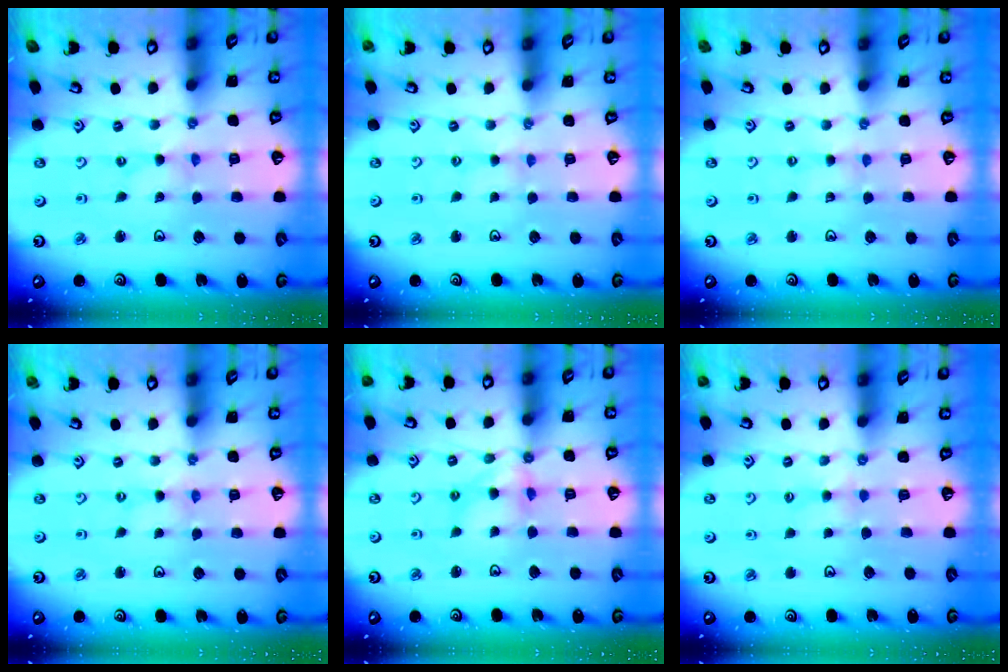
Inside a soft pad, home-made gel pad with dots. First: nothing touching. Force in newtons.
{"total": 1.5, "press": 1.5, "slide": 0.3}
{"total": 1.5, "press": 1.5, "slide": 0.3}
{"total": 0.0}
{"total": 9.2, "press": 9.2, "slide": 0.9}
{"total": 2.4, "press": 2.4, "slide": 0.3}